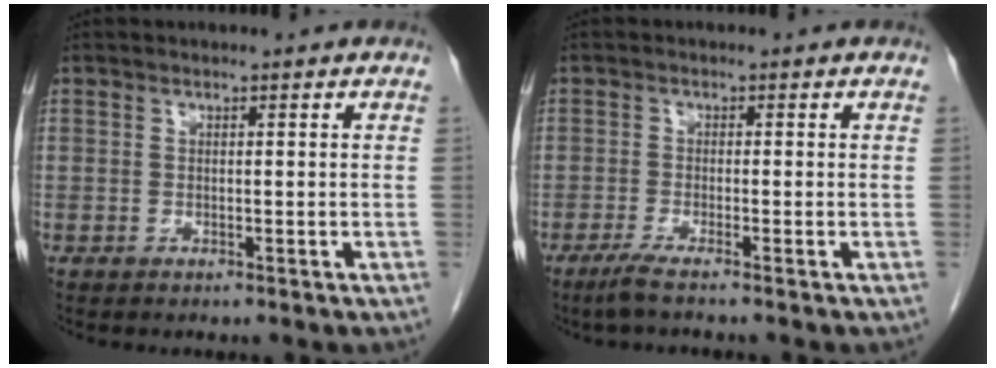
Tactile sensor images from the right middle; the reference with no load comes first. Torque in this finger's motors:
{"motor_torque": [-0.02, -0.30, 0.00, 0.01]}